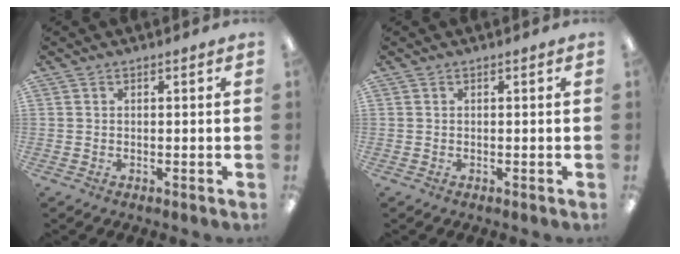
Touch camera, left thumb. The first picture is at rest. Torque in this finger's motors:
{"motor_torque": [0.00, 0.00, 0.07, -0.08, 0.01]}